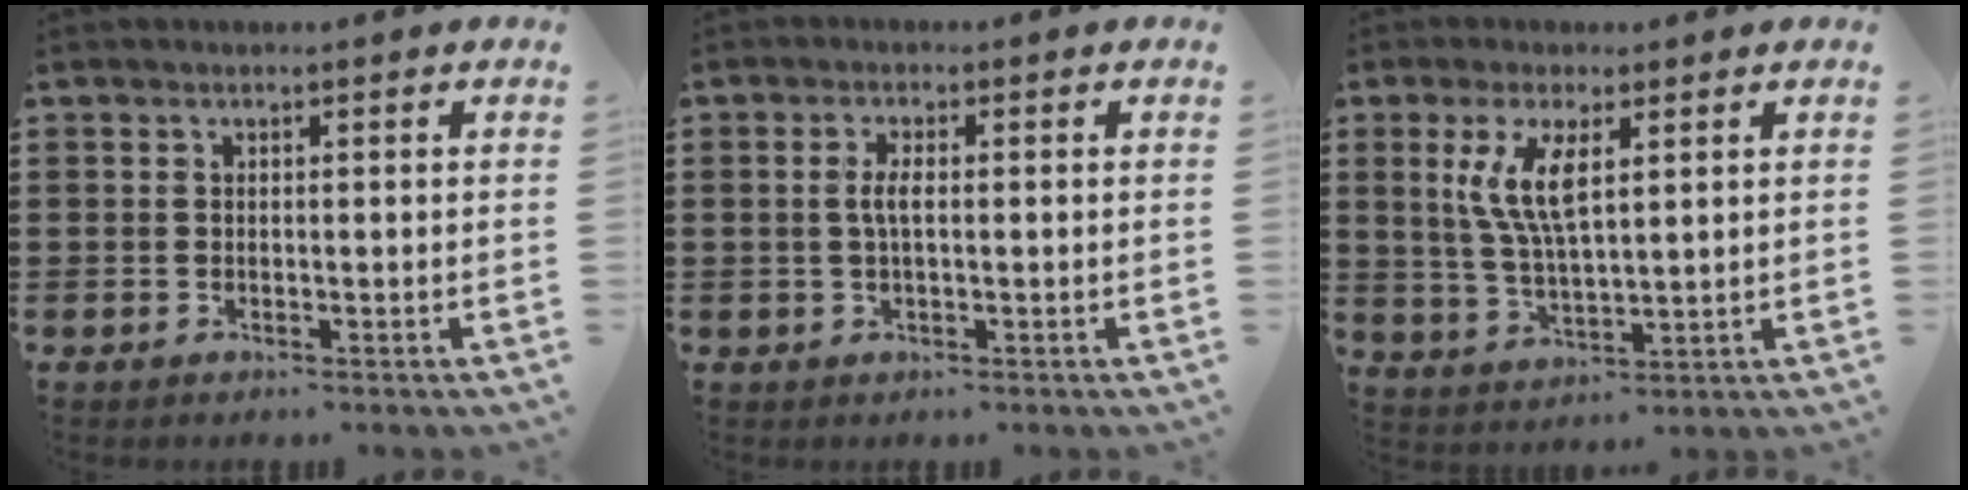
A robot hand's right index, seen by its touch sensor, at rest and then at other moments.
{"total": 2.7, "force": [0.0, 0.9, 2.6], "torque": [-0.056, -0.002, -0.004]}
{"total": 7.4, "force": [2.6, 2.4, 6.5], "torque": [-0.142, 0.002, 0.042]}